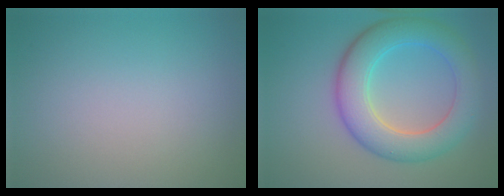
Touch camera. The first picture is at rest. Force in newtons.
{"total": 7.0, "press": 7.0, "slide": 0.2}